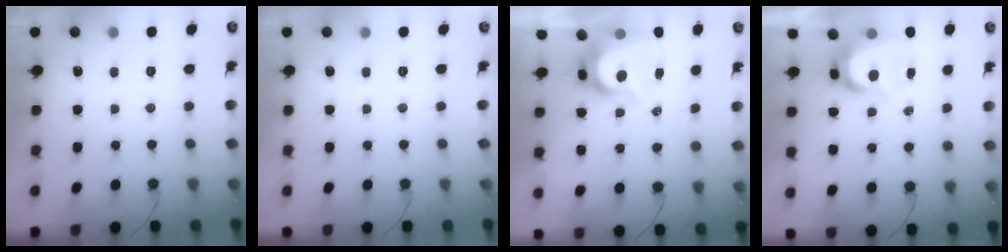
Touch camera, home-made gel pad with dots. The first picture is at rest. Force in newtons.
{"total": 0.0}
{"total": 8.6, "press": 8.5, "slide": 1.0}
{"total": 7.5, "press": 7.5, "slide": 0.7}